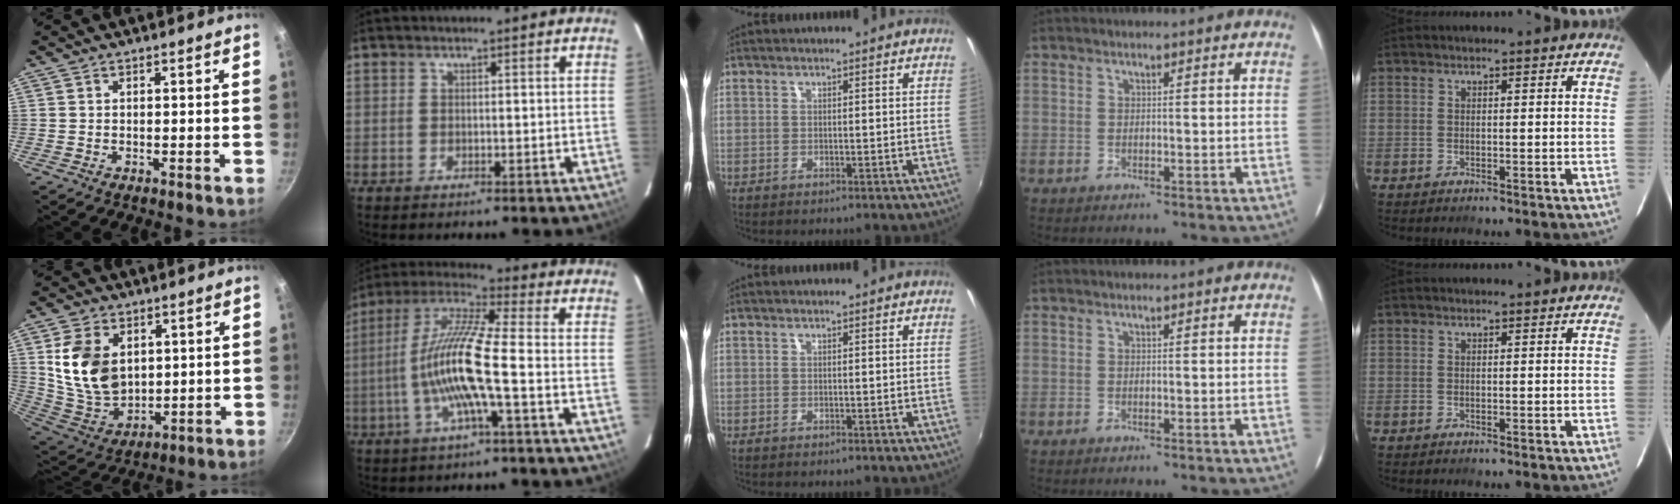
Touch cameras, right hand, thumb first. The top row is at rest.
{"thumb": {"total": 14.6, "force": [3.4, 10.3, 9.8], "torque": [-0.159, -0.028, 0.080]}, "index": {"total": 13.4, "force": [-3.2, 0.8, 13.0], "torque": [-0.254, 0.002, -0.065]}}